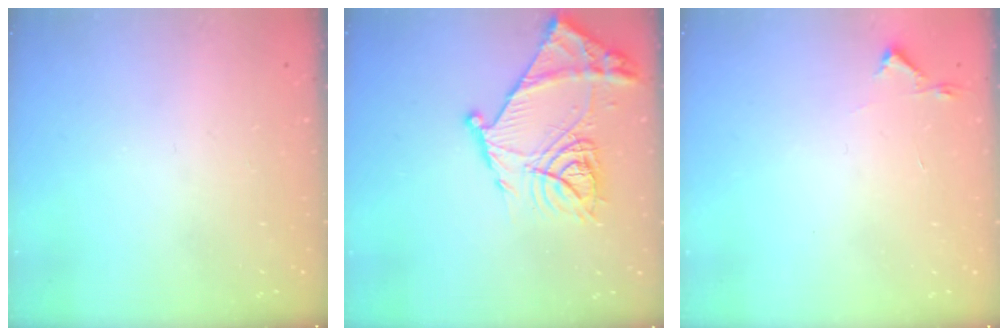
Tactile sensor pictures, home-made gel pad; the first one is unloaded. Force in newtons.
{"total": 20.4, "press": 20.3, "slide": 2.0}
{"total": 2.7, "press": 2.6, "slide": 0.4}